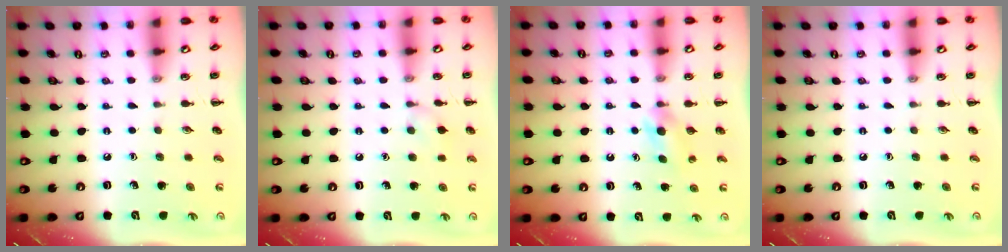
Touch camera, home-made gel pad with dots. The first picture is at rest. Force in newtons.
{"total": 5.6, "press": 5.2, "slide": 1.9}
{"total": 4.1, "press": 3.9, "slide": 1.2}
{"total": 0.0}